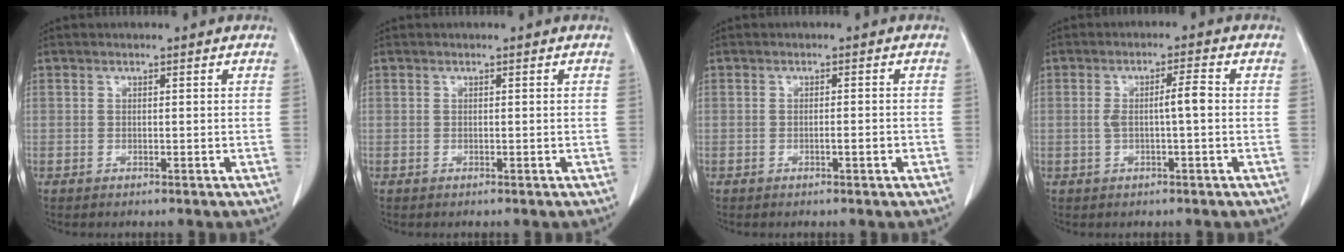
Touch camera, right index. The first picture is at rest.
{"total": 0.0}
{"total": 1.4, "force": [-0.5, 0.2, 1.3], "torque": [-0.021, 0.001, -0.008]}
{"total": 3.9, "force": [-0.1, 0.2, 3.9], "torque": [-0.071, 0.007, -0.001]}